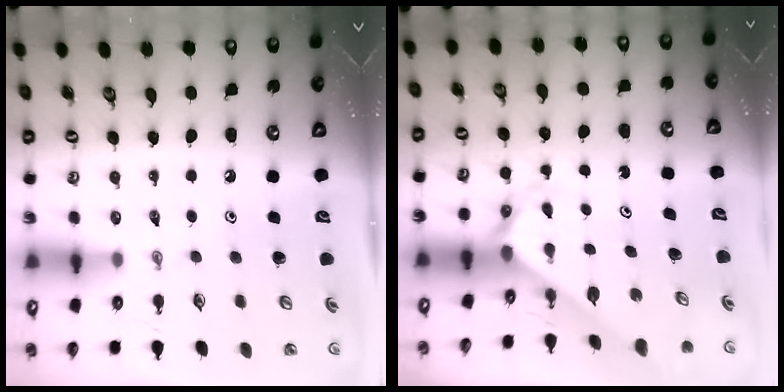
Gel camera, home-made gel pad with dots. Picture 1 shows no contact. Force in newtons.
{"total": 1.9, "press": 1.9, "slide": 0.1}